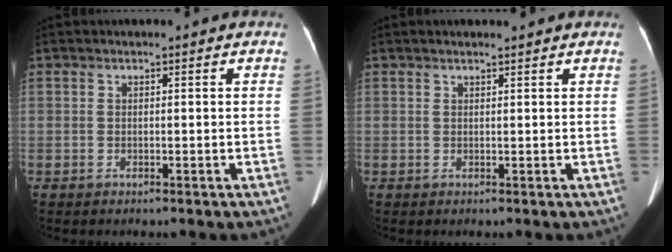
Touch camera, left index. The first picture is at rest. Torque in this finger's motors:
{"motor_torque": [-0.37, 0.13, -0.23, 0.00]}